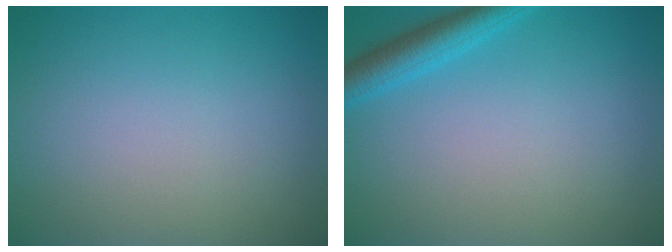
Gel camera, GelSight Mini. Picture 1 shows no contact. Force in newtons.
{"total": 3.1, "press": 3.1, "slide": 0.2}